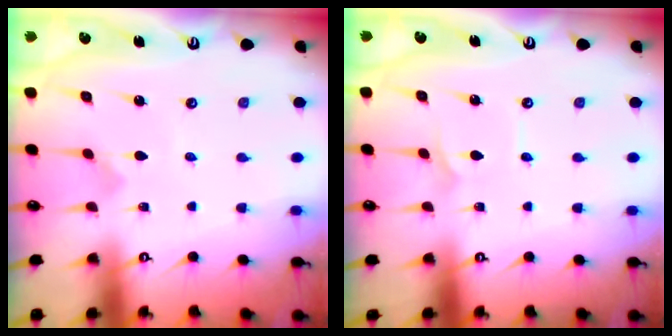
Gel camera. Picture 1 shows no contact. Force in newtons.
{"total": 1.7, "press": 1.7, "slide": 0.1}